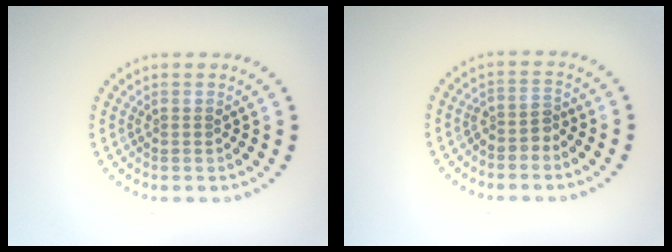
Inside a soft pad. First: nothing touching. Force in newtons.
{"total": 1.8, "press": 1.5, "slide": 1.1}